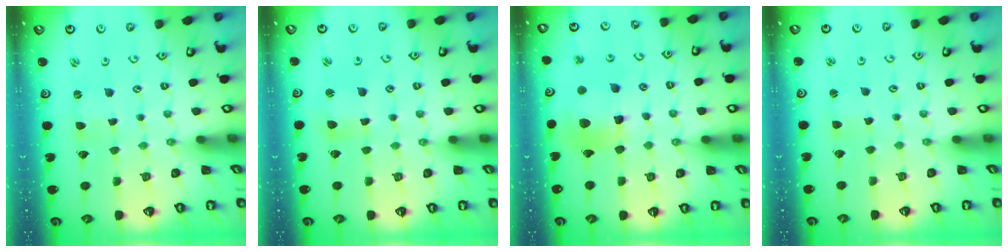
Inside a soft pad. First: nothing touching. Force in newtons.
{"total": 3.4, "press": 3.3, "slide": 0.4}
{"total": 12.3, "press": 12.2, "slide": 1.3}
{"total": 2.5, "press": 2.4, "slide": 0.4}